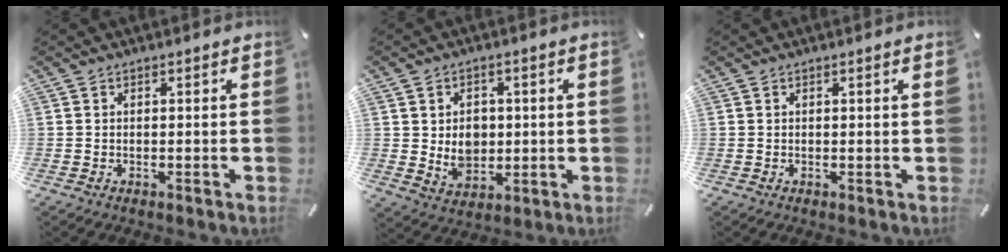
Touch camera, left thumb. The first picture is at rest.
{"total": 7.4, "force": [0.9, 6.4, 3.6], "torque": [-0.046, 0.000, 0.015]}
{"total": 0.6, "force": [0.2, -0.1, 0.6], "torque": [-0.008, -0.001, 0.003]}